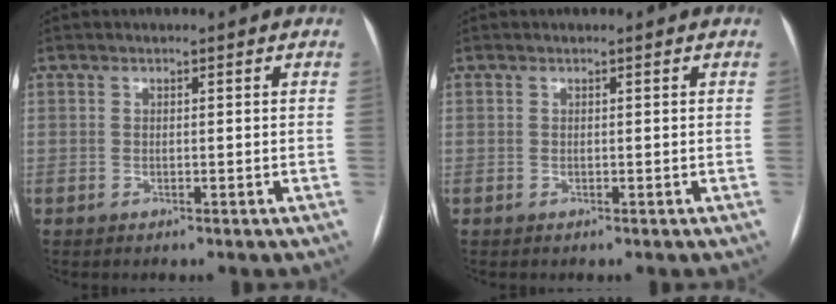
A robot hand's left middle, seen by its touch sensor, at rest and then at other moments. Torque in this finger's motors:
{"motor_torque": [-0.14, -0.22, 0.11, 0.02]}